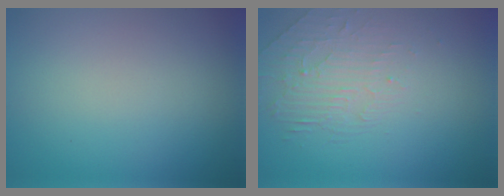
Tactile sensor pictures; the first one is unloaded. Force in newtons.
{"total": 2.1, "press": 1.2, "slide": 1.7}